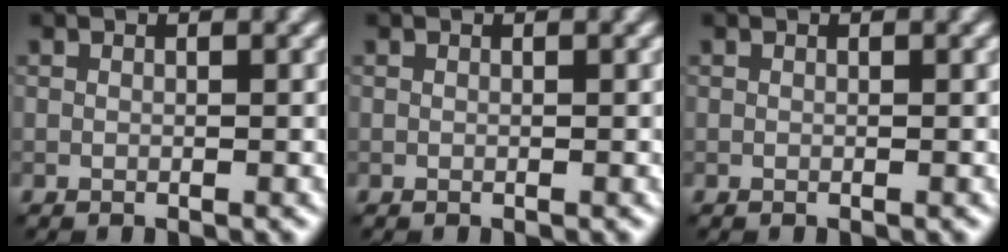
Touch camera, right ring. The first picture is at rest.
{"total": 0.0}
{"total": 0.0}